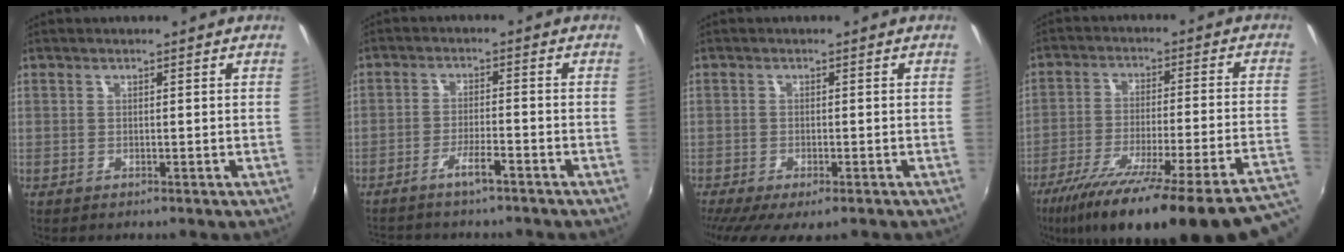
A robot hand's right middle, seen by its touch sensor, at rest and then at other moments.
{"total": 4.3, "force": [-3.6, 0.4, 2.3], "torque": [-0.062, 0.004, -0.066]}
{"total": 8.2, "force": [-5.7, 2.4, 5.3], "torque": [-0.117, -0.039, -0.089]}
{"total": 29.9, "force": [-23.3, 1.8, 18.6], "torque": [-0.274, -0.088, -0.335]}